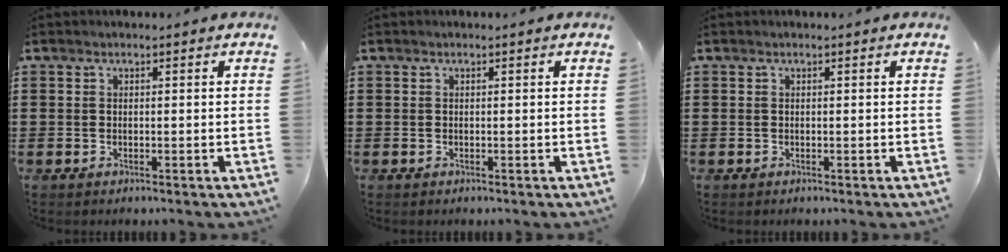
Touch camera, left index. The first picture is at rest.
{"total": 0.0}
{"total": 0.0}